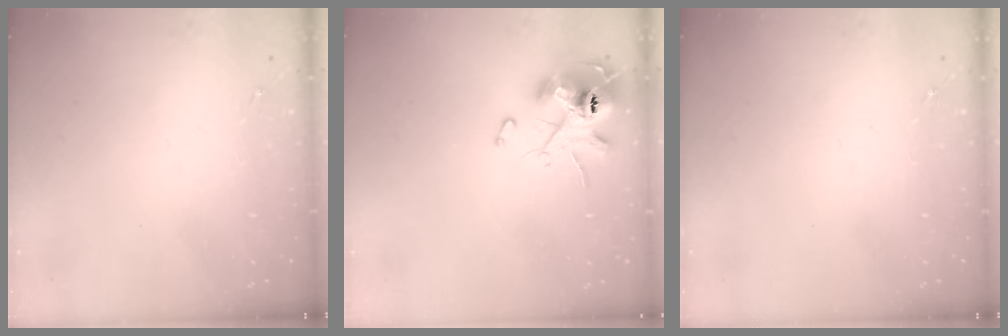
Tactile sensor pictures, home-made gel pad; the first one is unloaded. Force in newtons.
{"total": 11.9, "press": 11.7, "slide": 1.7}
{"total": 0.0}